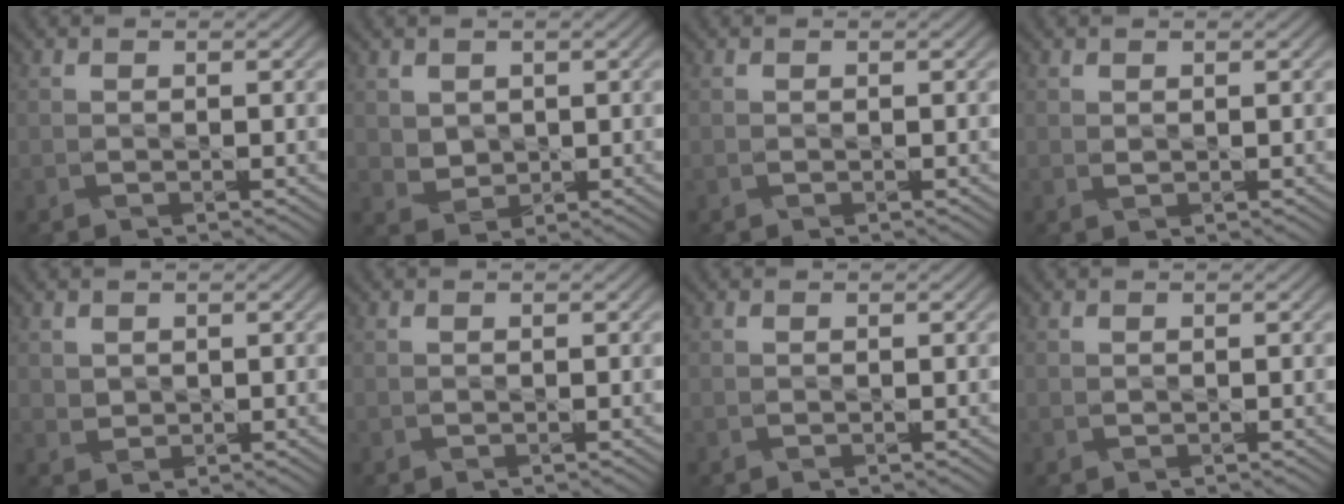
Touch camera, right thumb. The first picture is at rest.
{"total": 3.0, "force": [1.8, 2.2, 0.6], "torque": [-0.046, -0.008, 0.047]}
{"total": 0.0}
{"total": 0.6, "force": [0.6, 0.1, 0.0], "torque": [-0.004, 0.002, 0.012]}
{"total": 1.7, "force": [1.3, 1.0, 0.0], "torque": [-0.015, -0.003, 0.032]}
{"total": 0.0}
{"total": 0.0}
{"total": 0.0}